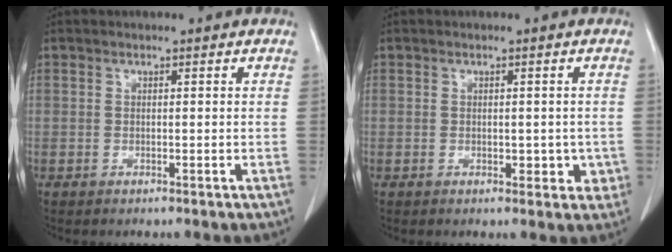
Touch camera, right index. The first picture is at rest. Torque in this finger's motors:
{"motor_torque": [0.02, 0.12, 0.05, 0.02]}